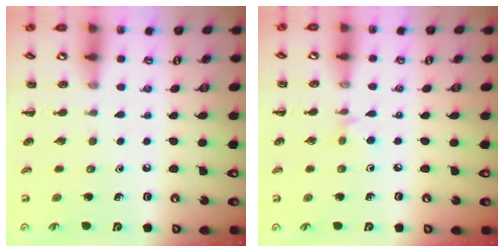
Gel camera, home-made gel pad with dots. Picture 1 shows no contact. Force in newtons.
{"total": 4.0, "press": 3.7, "slide": 1.4}